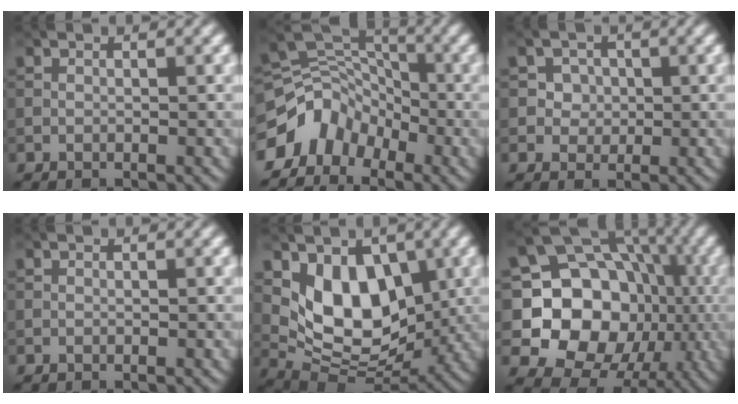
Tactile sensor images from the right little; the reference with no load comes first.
{"total": 5.6, "force": [-3.7, 3.8, 1.7], "torque": [-0.024, 0.004, -0.077]}
{"total": 3.4, "force": [1.2, 2.9, 1.4], "torque": [-0.036, -0.004, 0.021]}
{"total": 0.0}
{"total": 7.2, "force": [1.5, 4.7, 5.2], "torque": [-0.090, -0.022, 0.015]}
{"total": 14.2, "force": [-1.8, 11.9, 7.4], "torque": [-0.107, -0.012, -0.057]}